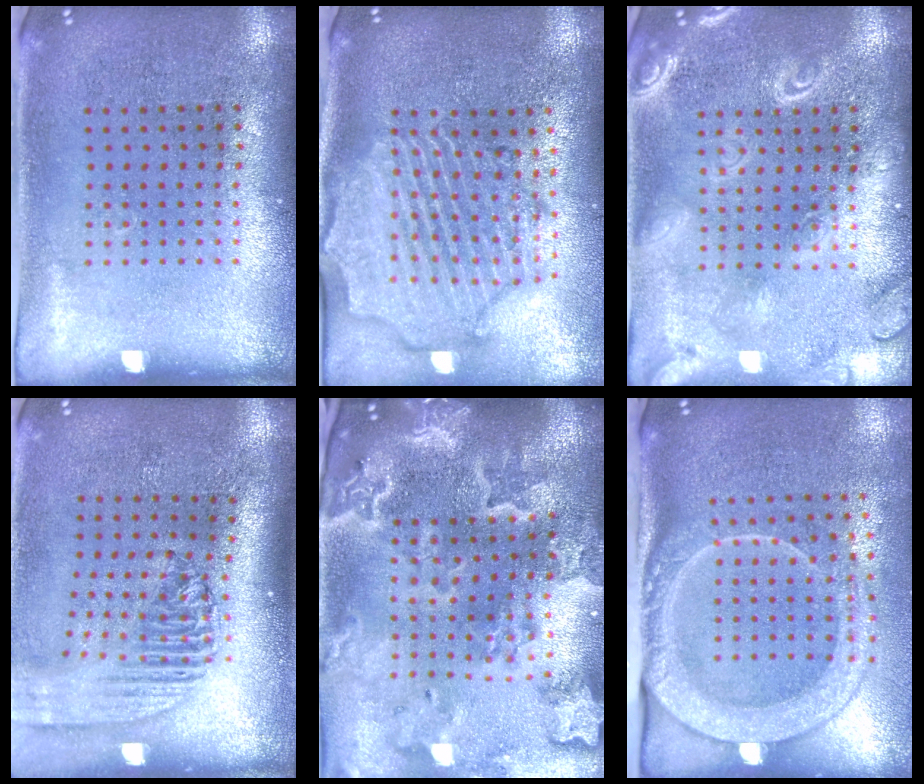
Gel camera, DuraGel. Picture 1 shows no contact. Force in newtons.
{"total": 2.9, "press": 2.5, "slide": 1.4}
{"total": 2.5, "press": 2.5, "slide": 0.2}
{"total": 2.3, "press": 1.7, "slide": 1.5}
{"total": 4.6, "press": 3.8, "slide": 2.7}
{"total": 2.5, "press": 1.9, "slide": 1.6}